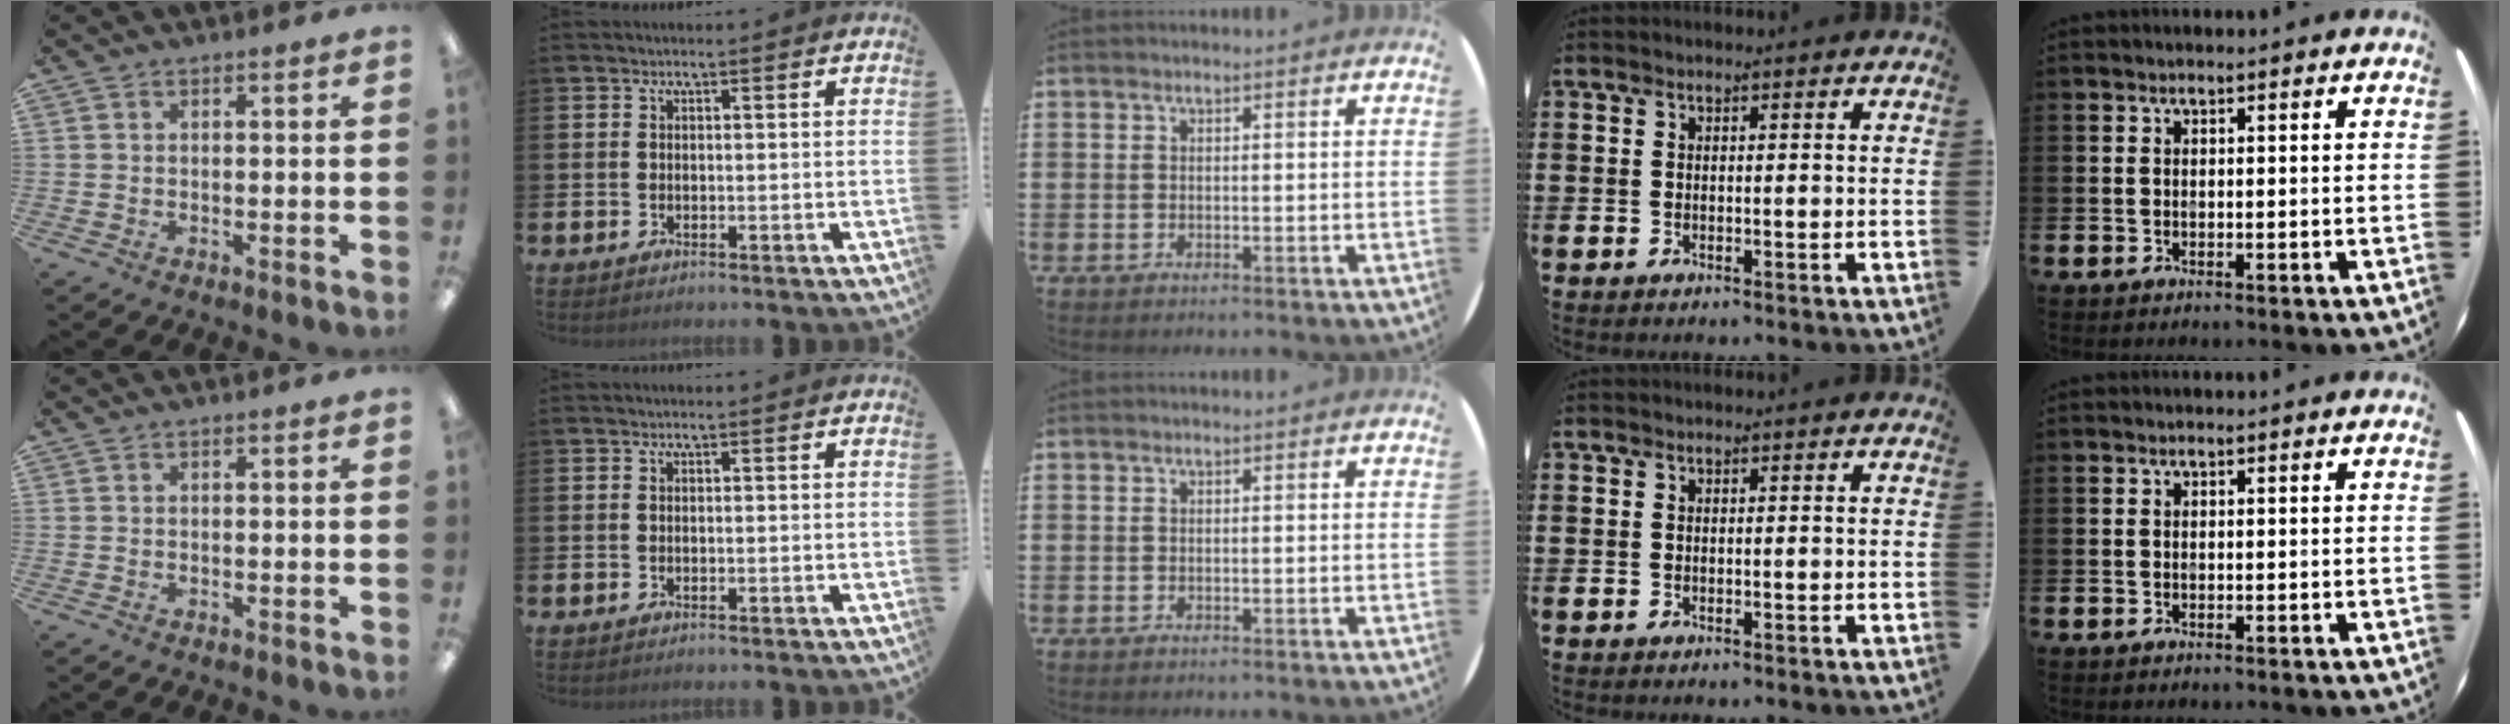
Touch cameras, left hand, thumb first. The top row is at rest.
{}